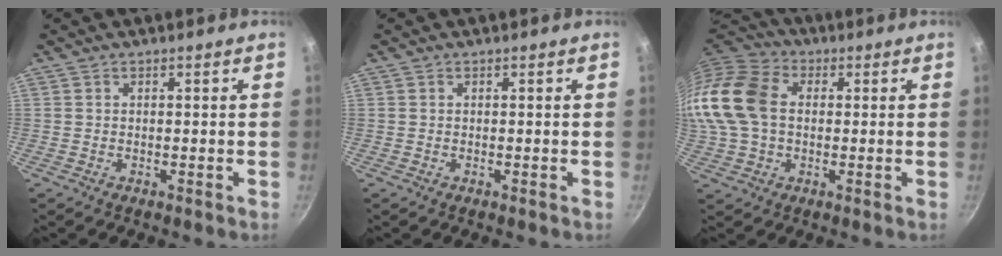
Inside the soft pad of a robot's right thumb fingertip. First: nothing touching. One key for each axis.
{"total": 0.0}
{"total": 17.3, "fx": 1.2, "fy": 12.5, "fz": 11.9, "tx": -0.238, "ty": 0.030, "tz": 0.009}